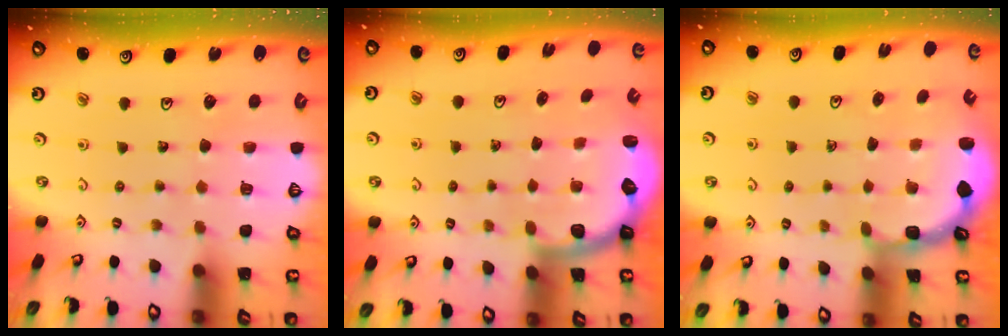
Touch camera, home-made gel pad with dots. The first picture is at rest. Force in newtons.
{"total": 2.5, "press": 2.1, "slide": 1.4}
{"total": 2.4, "press": 1.7, "slide": 1.6}